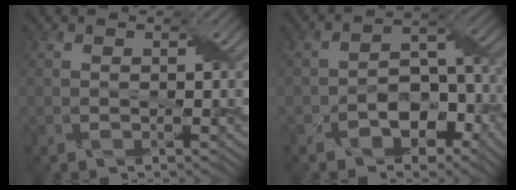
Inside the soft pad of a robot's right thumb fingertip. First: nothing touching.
{"total": 7.0, "force": [-3.6, 4.3, 4.2], "torque": [-0.062, 0.002, -0.064]}